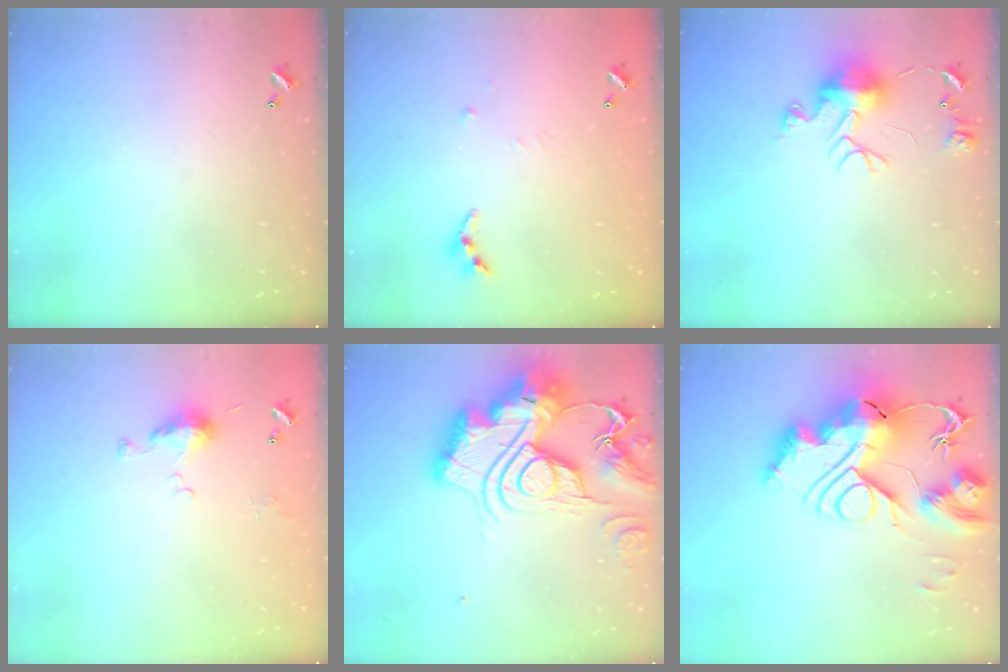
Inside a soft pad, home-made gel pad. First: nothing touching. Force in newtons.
{"total": 4.4, "press": 4.4, "slide": 0.3}
{"total": 11.6, "press": 11.6, "slide": 1.1}
{"total": 5.0, "press": 5.0, "slide": 0.7}
{"total": 0.6, "press": 0.6, "slide": 0.0}
{"total": 0.7, "press": 0.7, "slide": 0.0}